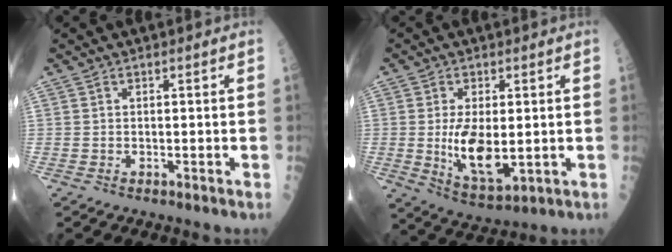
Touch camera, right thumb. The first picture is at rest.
{"total": 10.4, "force": [-0.3, 4.9, 9.2], "torque": [-0.159, -0.022, 0.009]}